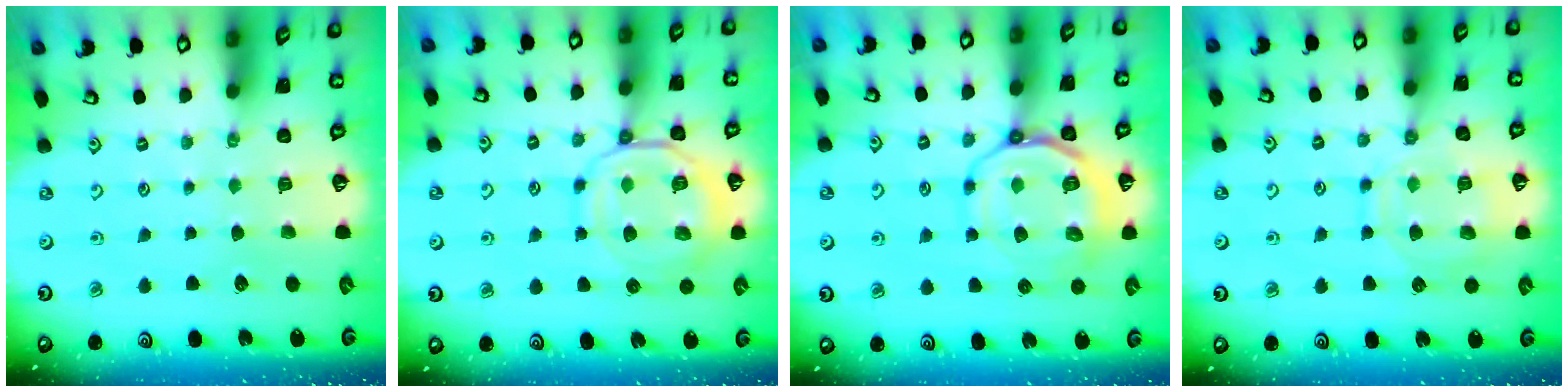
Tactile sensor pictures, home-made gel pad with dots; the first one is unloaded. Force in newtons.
{"total": 12.4, "press": 12.3, "slide": 1.5}
{"total": 11.8, "press": 11.6, "slide": 2.2}
{"total": 12.4, "press": 12.3, "slide": 1.1}